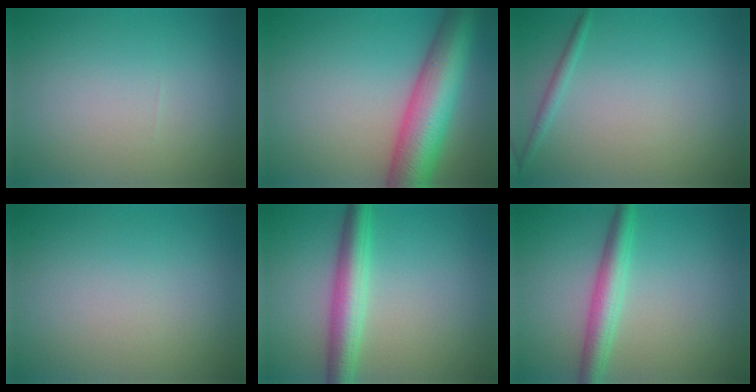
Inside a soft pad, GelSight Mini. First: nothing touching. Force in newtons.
{"total": 9.4, "press": 9.4, "slide": 0.3}
{"total": 1.0, "press": 1.0, "slide": 0.1}
{"total": 0.0}
{"total": 4.5, "press": 4.5, "slide": 0.1}
{"total": 3.5, "press": 3.5, "slide": 0.0}